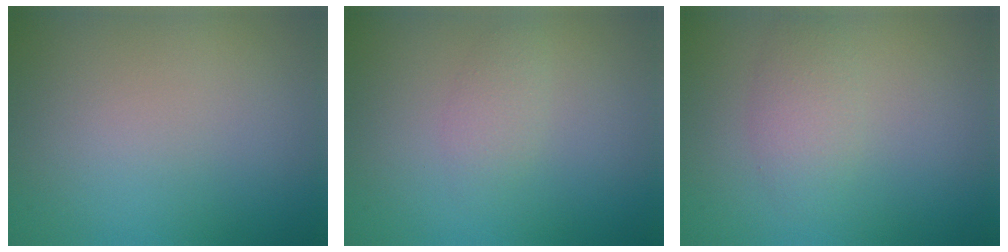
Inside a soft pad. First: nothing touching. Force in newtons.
{"total": 1.4, "press": 1.4, "slide": 0.0}
{"total": 2.1, "press": 2.1, "slide": 0.1}